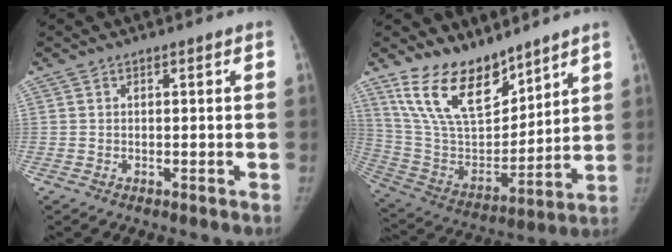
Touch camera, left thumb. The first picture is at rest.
{"total": 18.2, "force": [13.2, 8.1, 9.4], "torque": [-0.129, -0.073, 0.261]}